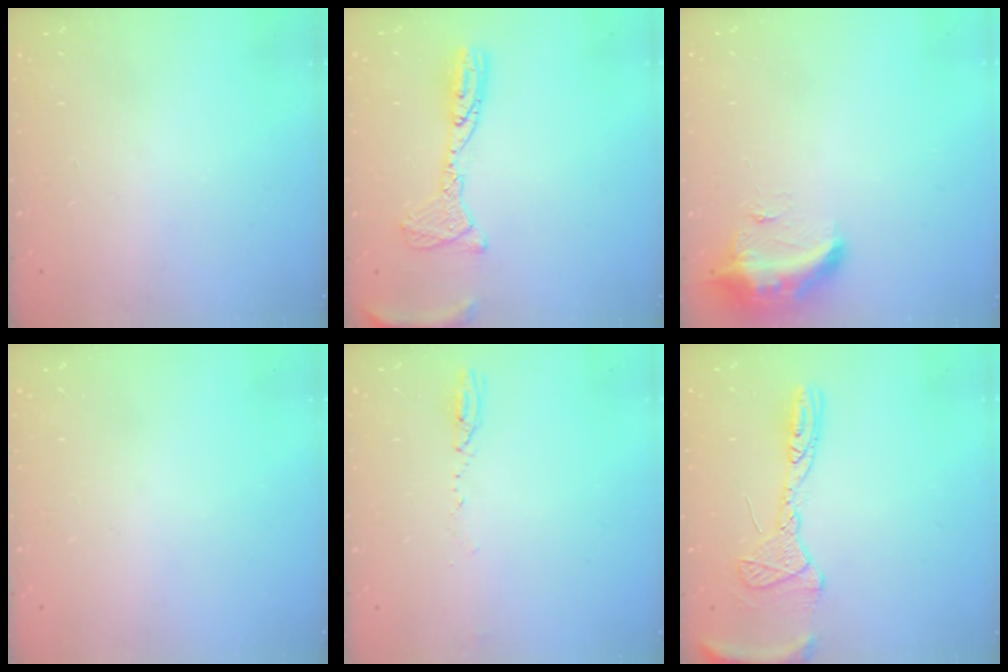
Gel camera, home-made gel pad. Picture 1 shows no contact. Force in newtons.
{"total": 13.7, "press": 13.7, "slide": 1.3}
{"total": 9.6, "press": 9.6, "slide": 0.6}
{"total": 12.1, "press": 3.1, "slide": 11.7}
{"total": 3.7, "press": 3.6, "slide": 1.1}
{"total": 14.7, "press": 14.6, "slide": 1.4}